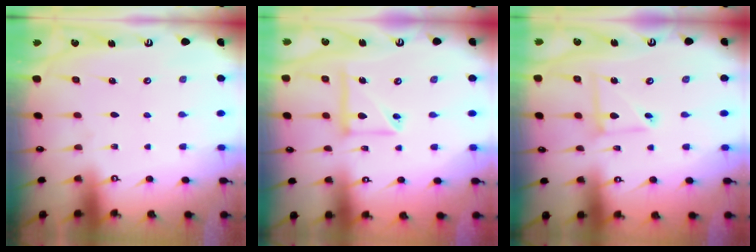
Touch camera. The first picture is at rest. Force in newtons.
{"total": 11.2, "press": 11.1, "slide": 1.1}
{"total": 5.8, "press": 5.8, "slide": 0.6}